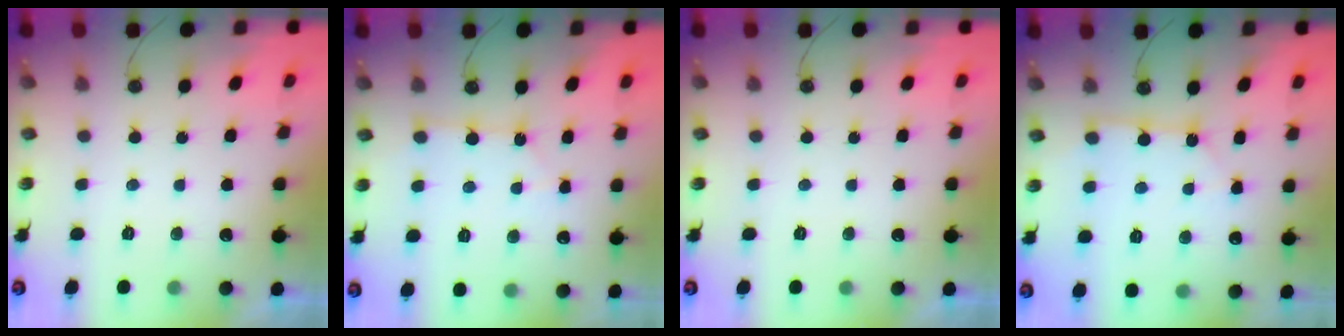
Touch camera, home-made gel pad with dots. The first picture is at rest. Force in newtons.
{"total": 3.0, "press": 2.9, "slide": 0.4}
{"total": 0.0}
{"total": 2.7, "press": 2.7, "slide": 0.3}